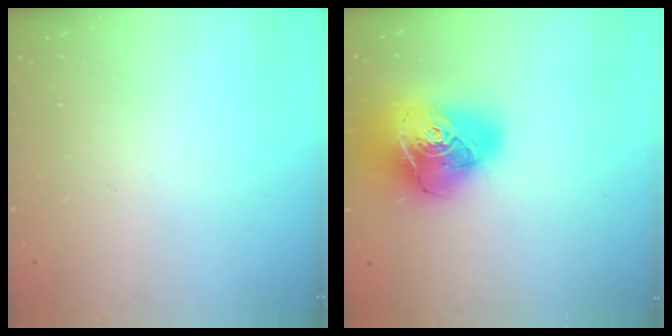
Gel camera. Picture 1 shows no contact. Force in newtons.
{"total": 22.2, "press": 22.0, "slide": 2.8}